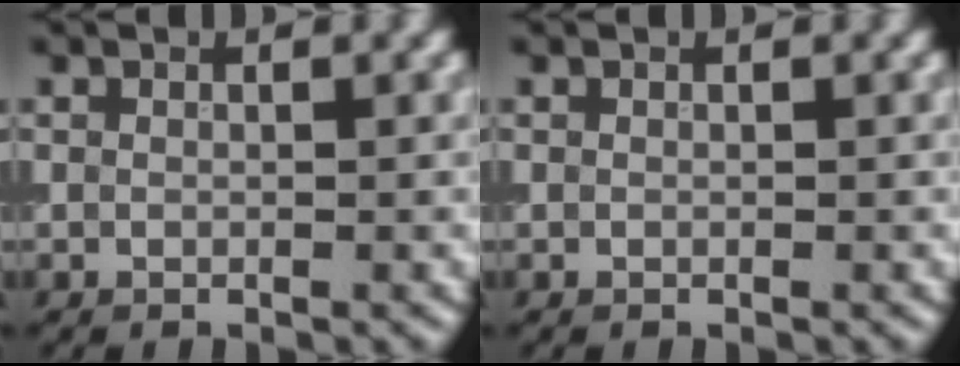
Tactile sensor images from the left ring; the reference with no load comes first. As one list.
[{"total": 0.0}]